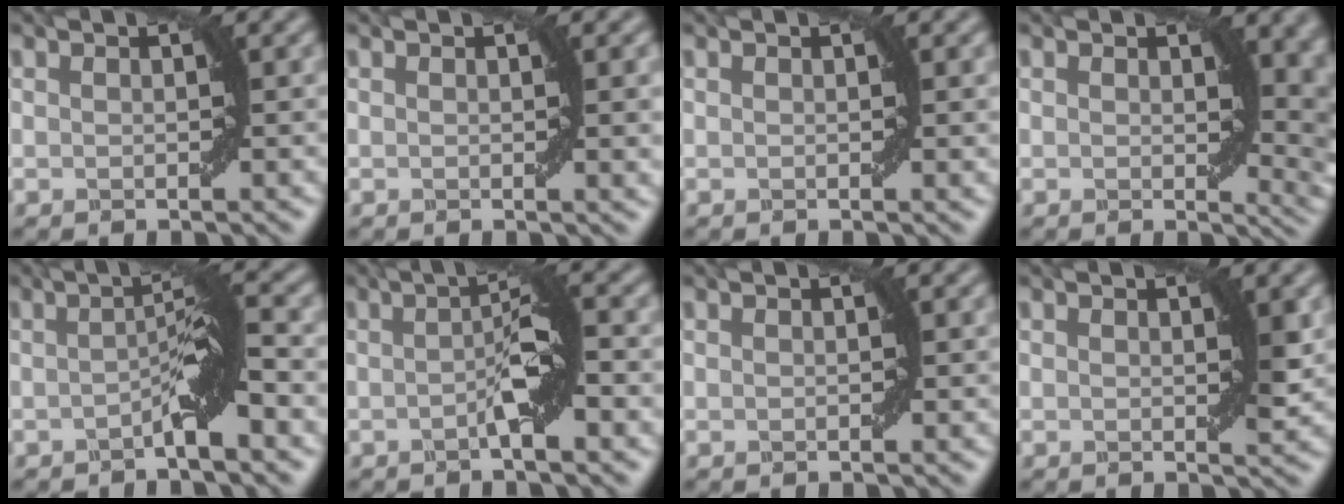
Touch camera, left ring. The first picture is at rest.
{"total": 1.7, "force": [0.3, 0.2, 1.6], "torque": [-0.018, -0.003, 0.004]}
{"total": 0.7, "force": [0.2, 0.0, 0.7], "torque": [-0.006, -0.002, 0.003]}
{"total": 5.4, "force": [1.4, 2.7, 4.4], "torque": [-0.038, -0.011, 0.026]}
{"total": 3.2, "force": [-1.0, 0.1, 3.1], "torque": [-0.050, 0.015, -0.023]}
{"total": 3.3, "force": [-0.6, 0.3, 3.2], "torque": [-0.052, 0.010, -0.014]}
{"total": 0.0}
{"total": 1.2, "force": [0.4, 0.2, 1.2], "torque": [-0.012, -0.006, 0.007]}